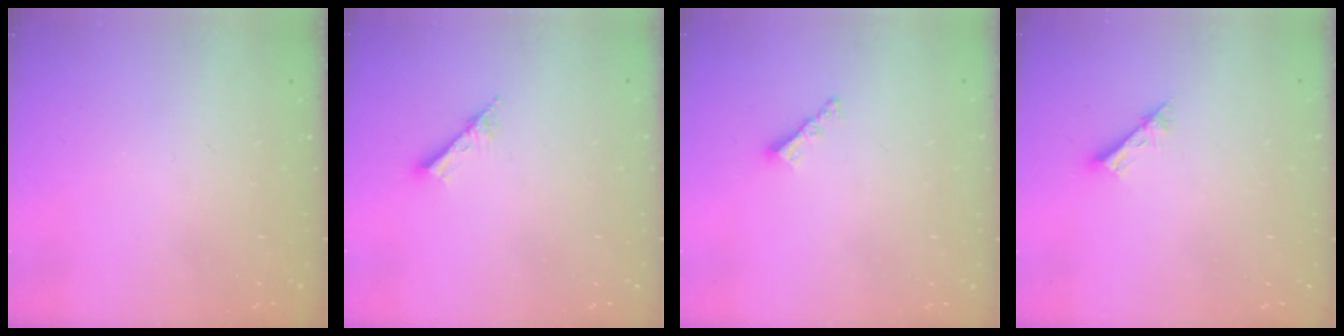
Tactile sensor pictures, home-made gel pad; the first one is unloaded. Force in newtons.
{"total": 2.8, "press": 2.8, "slide": 0.2}
{"total": 3.4, "press": 3.4, "slide": 0.4}
{"total": 2.4, "press": 2.4, "slide": 0.1}